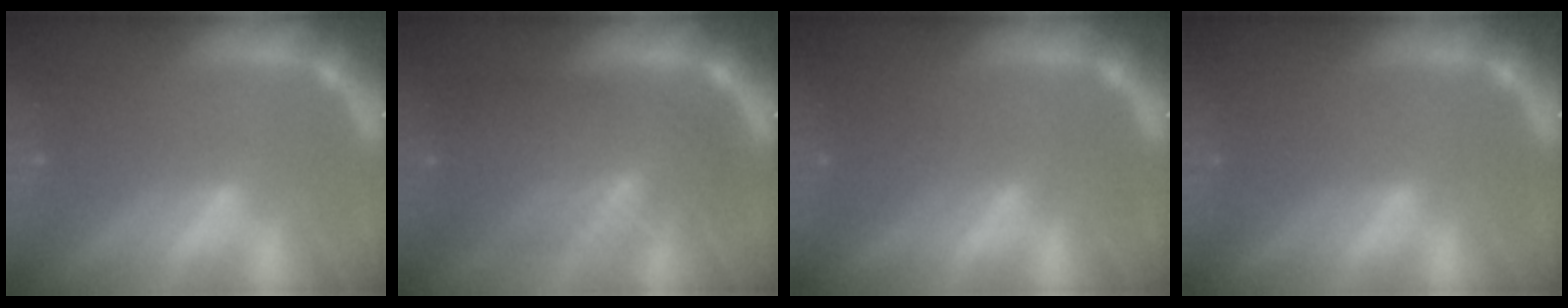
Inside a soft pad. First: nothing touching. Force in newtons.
{"total": 8.5}
{"total": 1.9}
{"total": 1.0}